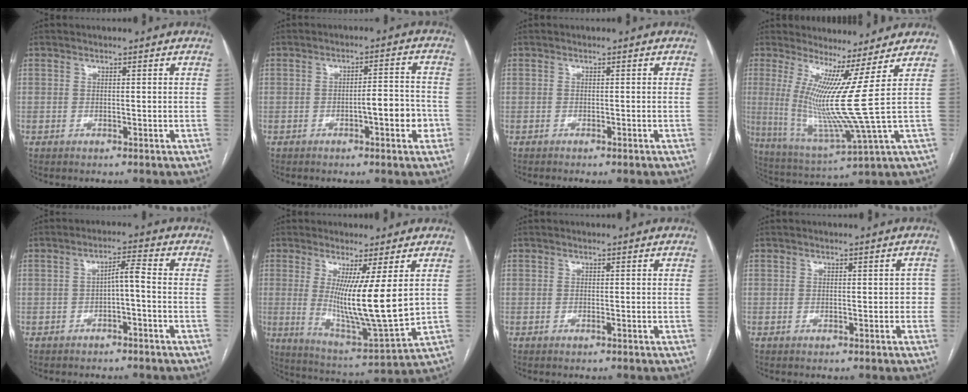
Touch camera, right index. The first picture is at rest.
{"total": 5.5, "force": [-1.9, 1.1, 5.0], "torque": [-0.065, 0.013, -0.025]}
{"total": 1.0, "force": [-0.8, 0.0, 0.6], "torque": [-0.011, -0.003, -0.010]}
{"total": 10.6, "force": [3.6, -3.9, 9.2], "torque": [-0.184, -0.055, 0.073]}
{"total": 3.2, "force": [-1.0, 0.4, 3.0], "torque": [-0.051, 0.012, -0.015]}
{"total": 12.6, "force": [2.1, -0.1, 12.4], "torque": [-0.225, -0.047, 0.039]}
{"total": 0.0}
{"total": 1.6, "force": [0.0, 1.1, 1.2], "torque": [-0.003, 0.014, -0.002]}